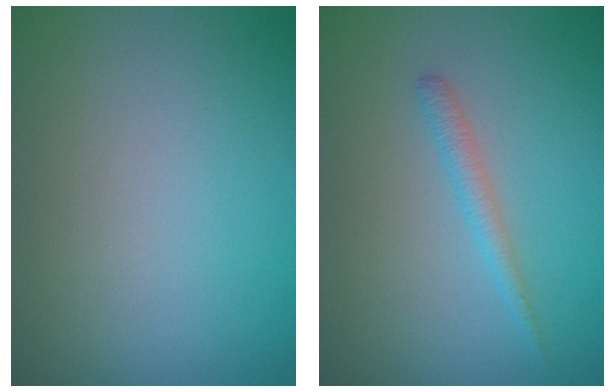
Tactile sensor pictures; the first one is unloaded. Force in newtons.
{"total": 1.4, "press": 1.4, "slide": 0.1}